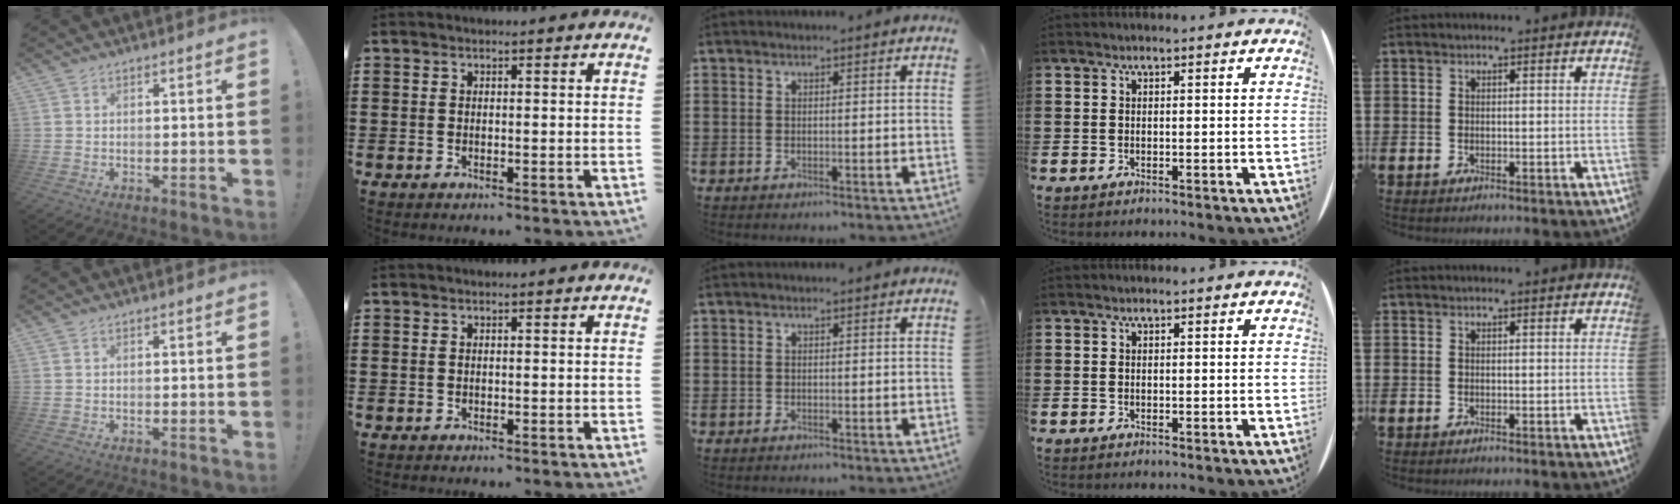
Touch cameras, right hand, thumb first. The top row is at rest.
{}